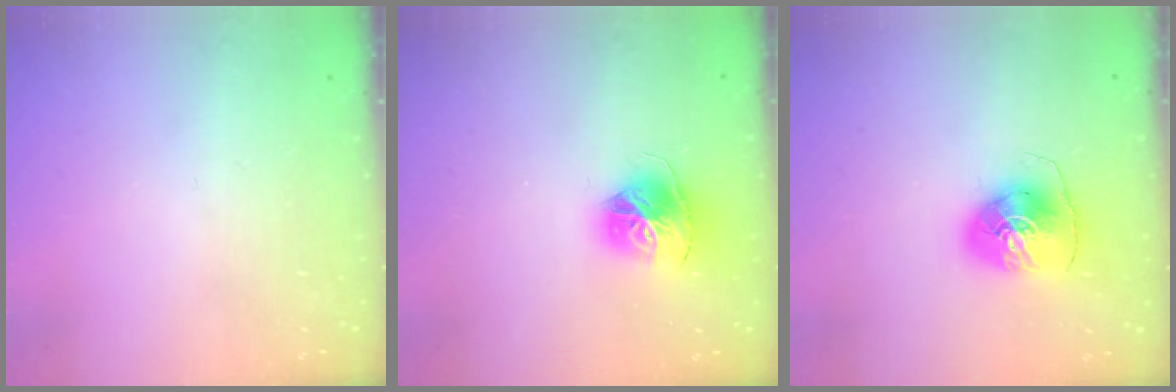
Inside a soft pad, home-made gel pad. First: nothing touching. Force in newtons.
{"total": 14.8, "press": 14.7, "slide": 1.6}
{"total": 9.5, "press": 9.4, "slide": 1.3}